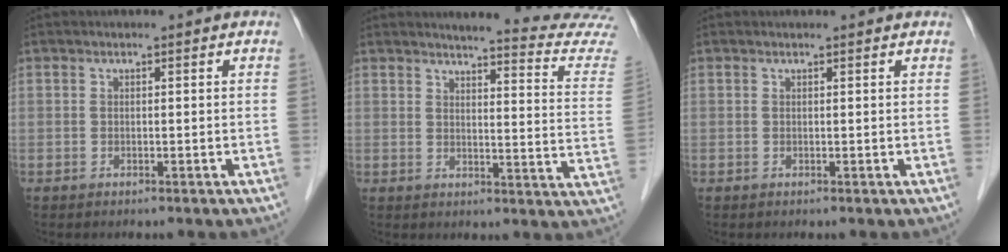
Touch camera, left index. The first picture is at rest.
{"total": 16.5, "force": [16.1, -1.4, 3.5], "torque": [-0.037, -0.137, 0.159]}
{"total": 1.1, "force": [1.0, 0.1, 0.2], "torque": [-0.010, 0.005, 0.009]}